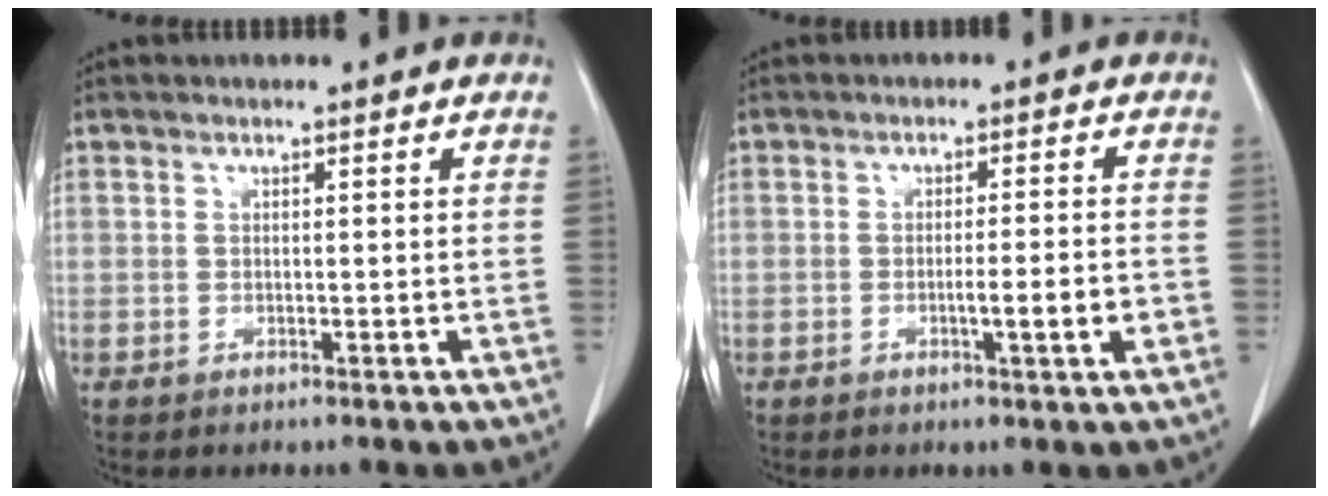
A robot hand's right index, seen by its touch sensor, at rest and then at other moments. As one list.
[{"total": 4.4, "force": [-1.4, 0.0, 4.2], "torque": [-0.064, -0.005, -0.020]}]